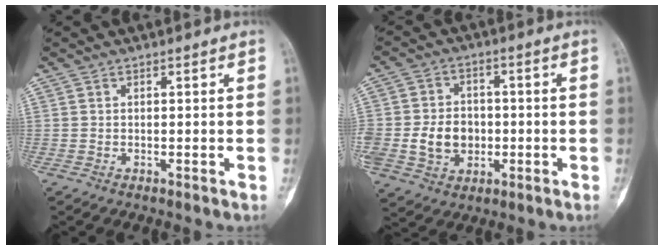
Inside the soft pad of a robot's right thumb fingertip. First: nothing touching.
{"total": 11.0, "force": [-1.4, 9.0, 6.2], "torque": [-0.095, 0.017, -0.014]}